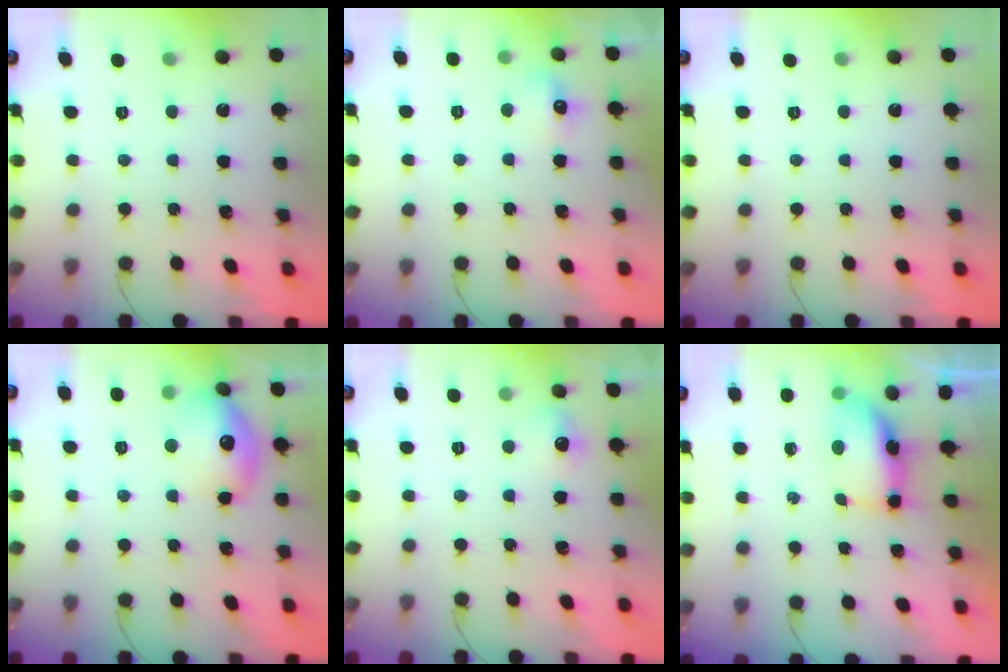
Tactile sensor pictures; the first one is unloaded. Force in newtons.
{"total": 5.4, "press": 5.1, "slide": 1.6}
{"total": 0.0}
{"total": 15.0, "press": 14.9, "slide": 1.4}
{"total": 6.4, "press": 6.1, "slide": 1.6}
{"total": 8.9, "press": 7.7, "slide": 4.5}